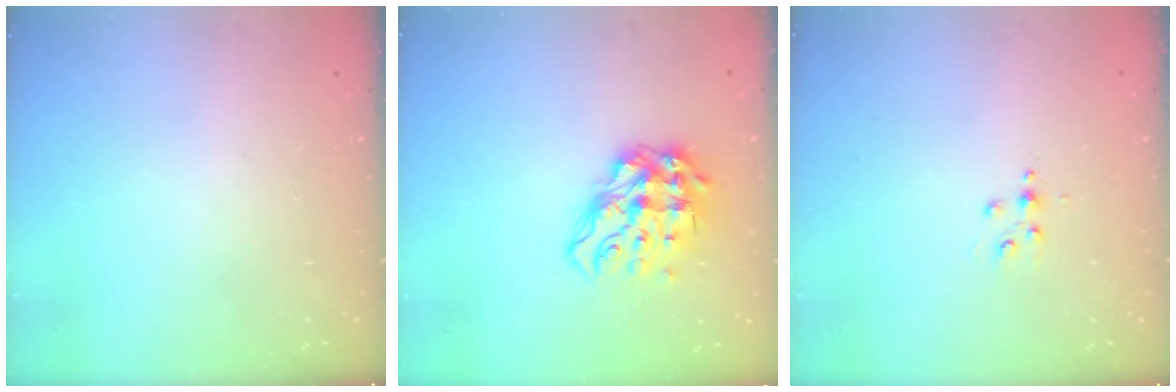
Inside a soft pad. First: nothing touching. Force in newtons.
{"total": 12.6, "press": 12.5, "slide": 1.6}
{"total": 3.2, "press": 3.2, "slide": 0.5}